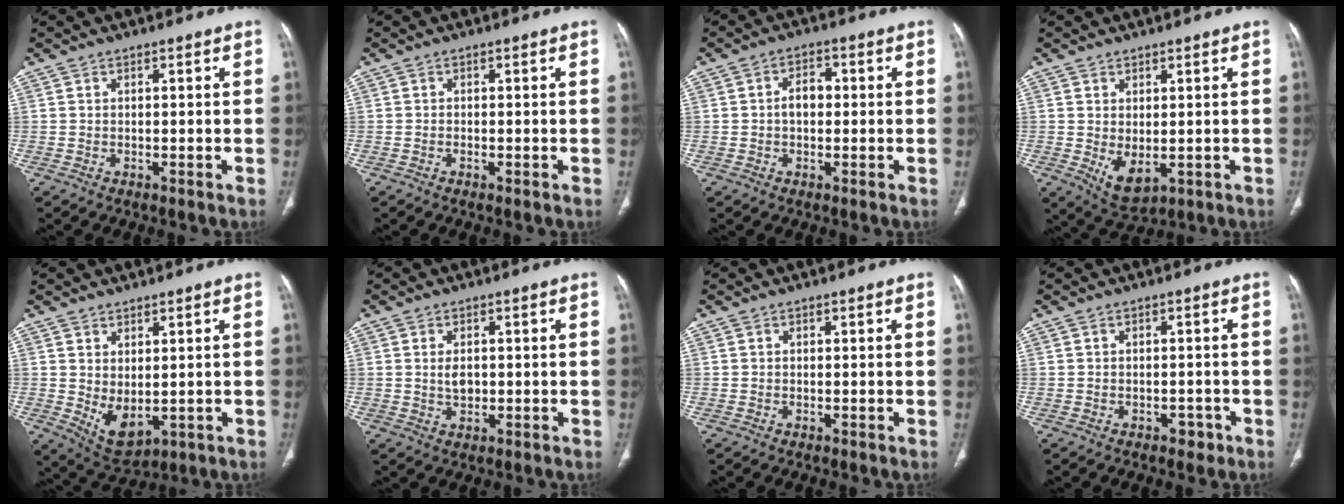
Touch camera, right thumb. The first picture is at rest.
{"total": 0.6, "force": [-0.3, 0.3, 0.4], "torque": [-0.012, -0.001, -0.005]}
{"total": 4.0, "force": [0.0, 2.7, 2.9], "torque": [-0.041, 0.015, -0.006]}
{"total": 5.5, "force": [-0.6, 3.2, 4.5], "torque": [-0.070, -0.010, 0.010]}
{"total": 6.6, "force": [0.1, 3.8, 5.4], "torque": [-0.082, -0.014, 0.027]}
{"total": 2.8, "force": [0.2, 1.8, 2.1], "torque": [-0.035, -0.003, 0.006]}
{"total": 0.0}
{"total": 2.1, "force": [-1.2, 1.5, 0.9], "torque": [-0.004, 0.006, -0.011]}